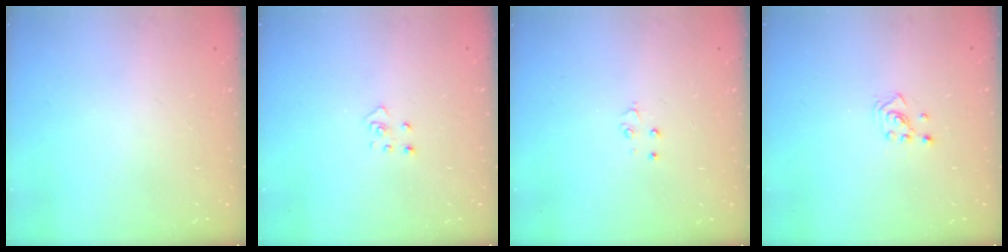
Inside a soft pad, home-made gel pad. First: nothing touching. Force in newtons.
{"total": 3.3, "press": 3.3, "slide": 0.3}
{"total": 2.8, "press": 2.8, "slide": 0.3}
{"total": 2.1, "press": 2.1, "slide": 0.3}